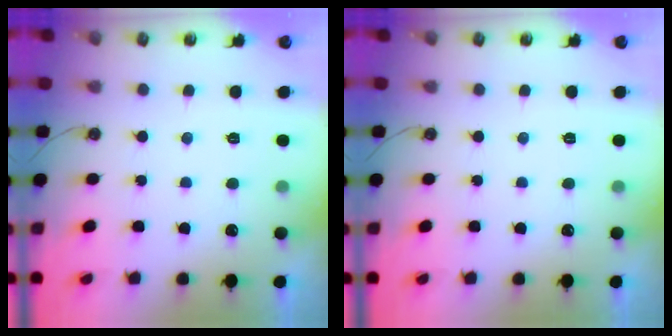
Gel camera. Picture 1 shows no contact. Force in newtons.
{"total": 0.0}